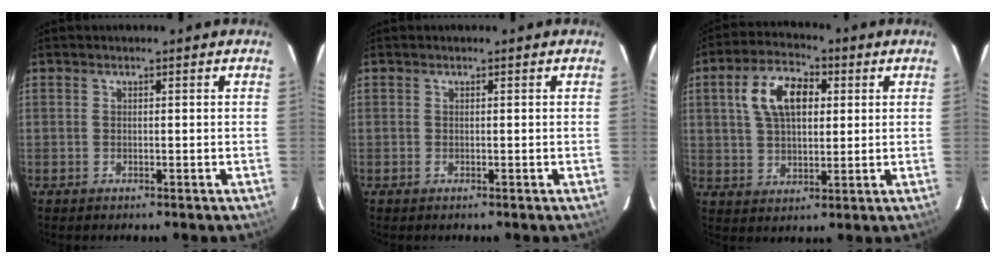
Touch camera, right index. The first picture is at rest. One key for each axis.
{"total": 0.0}
{"total": 11.1, "fx": 3.1, "fy": 6.4, "fz": 8.5, "tx": -0.160, "ty": 0.027, "tz": 0.054}